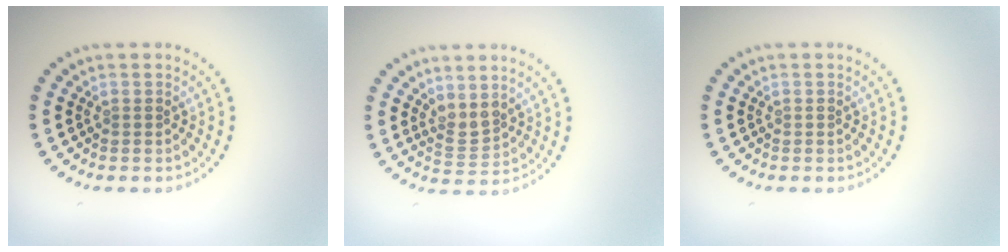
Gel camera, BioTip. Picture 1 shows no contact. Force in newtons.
{"total": 1.9, "press": 1.5, "slide": 1.2}
{"total": 0.0}